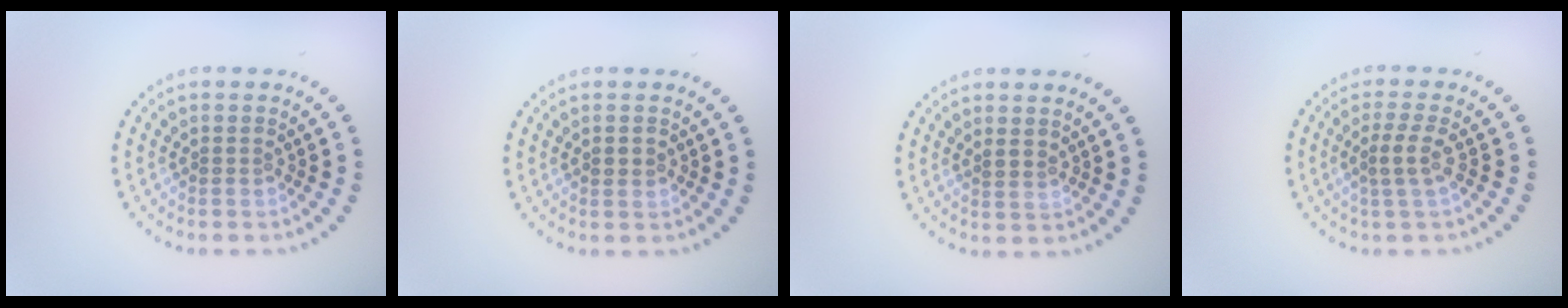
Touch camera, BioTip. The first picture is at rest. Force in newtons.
{"total": 1.2, "press": 1.2, "slide": 0.2}
{"total": 0.6, "press": 0.4, "slide": 0.4}
{"total": 1.8, "press": 1.4, "slide": 1.0}